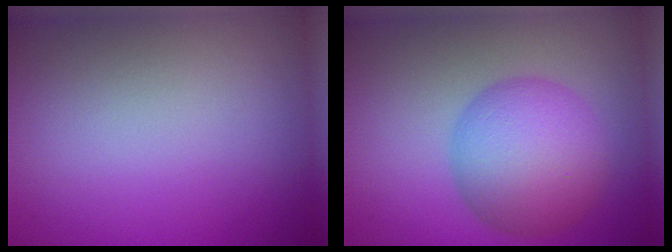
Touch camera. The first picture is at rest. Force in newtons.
{"total": 7.4, "press": 7.4, "slide": 0.2}